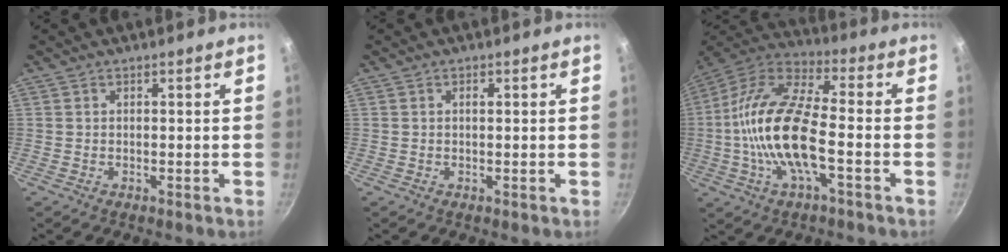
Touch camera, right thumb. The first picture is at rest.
{"total": 0.9, "force": [0.2, 0.4, 0.7], "torque": [-0.011, 0.002, 0.002]}
{"total": 18.4, "force": [-3.2, 7.0, 16.7], "torque": [-0.323, 0.038, -0.077]}